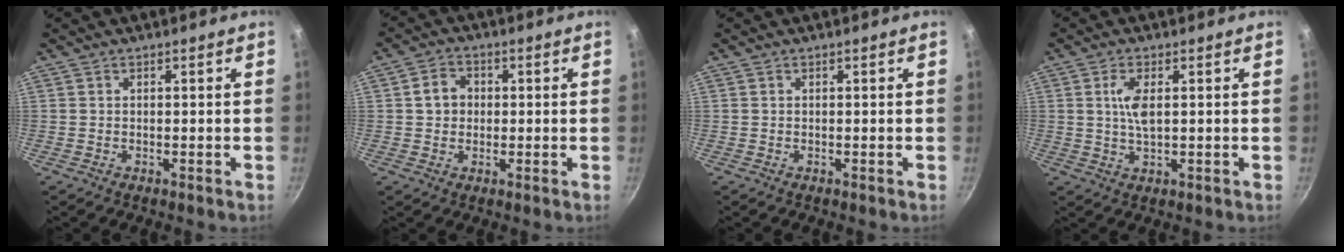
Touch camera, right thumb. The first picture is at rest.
{"total": 4.8, "force": [0.4, 4.2, 2.4], "torque": [-0.020, 0.010, 0.000]}
{"total": 0.0}
{"total": 4.8, "force": [0.9, 2.0, 4.2], "torque": [-0.083, -0.001, 0.018]}